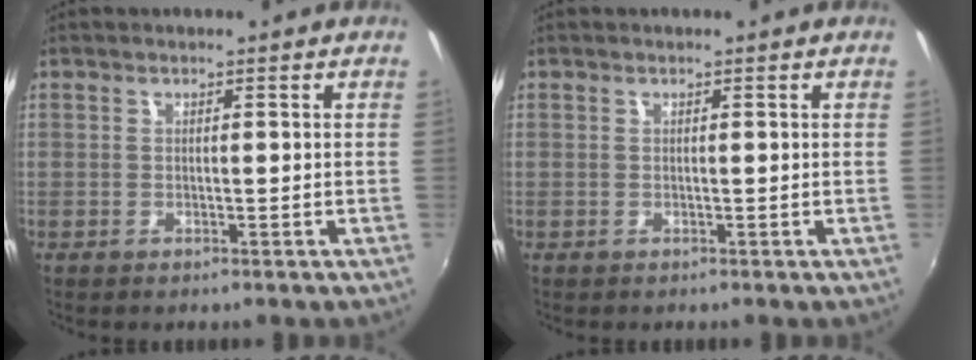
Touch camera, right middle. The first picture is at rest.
{"total": 0.0}